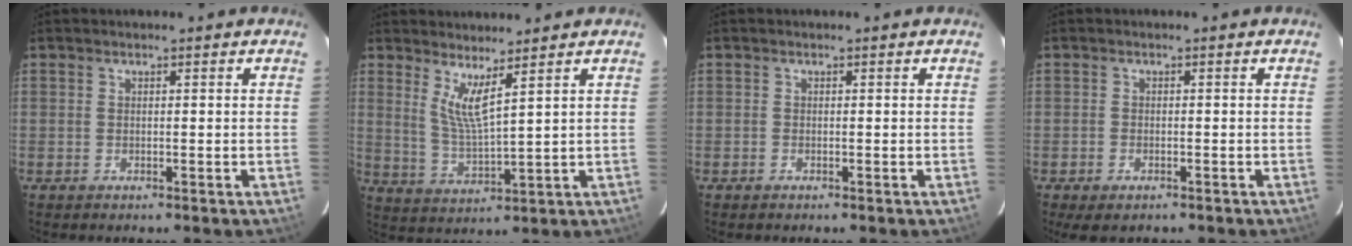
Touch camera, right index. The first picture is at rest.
{"total": 6.0, "force": [4.0, 0.0, 4.4], "torque": [-0.086, -0.017, 0.079]}
{"total": 0.0}
{"total": 3.5, "force": [-2.4, 1.8, 1.9], "torque": [-0.046, -0.012, -0.039]}